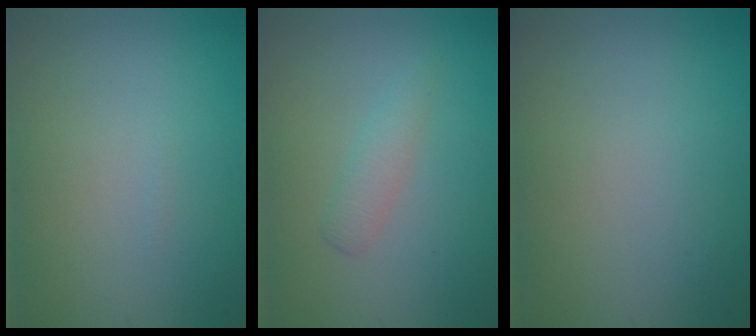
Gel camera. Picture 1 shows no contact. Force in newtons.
{"total": 1.5, "press": 1.5, "slide": 0.1}
{"total": 0.0}